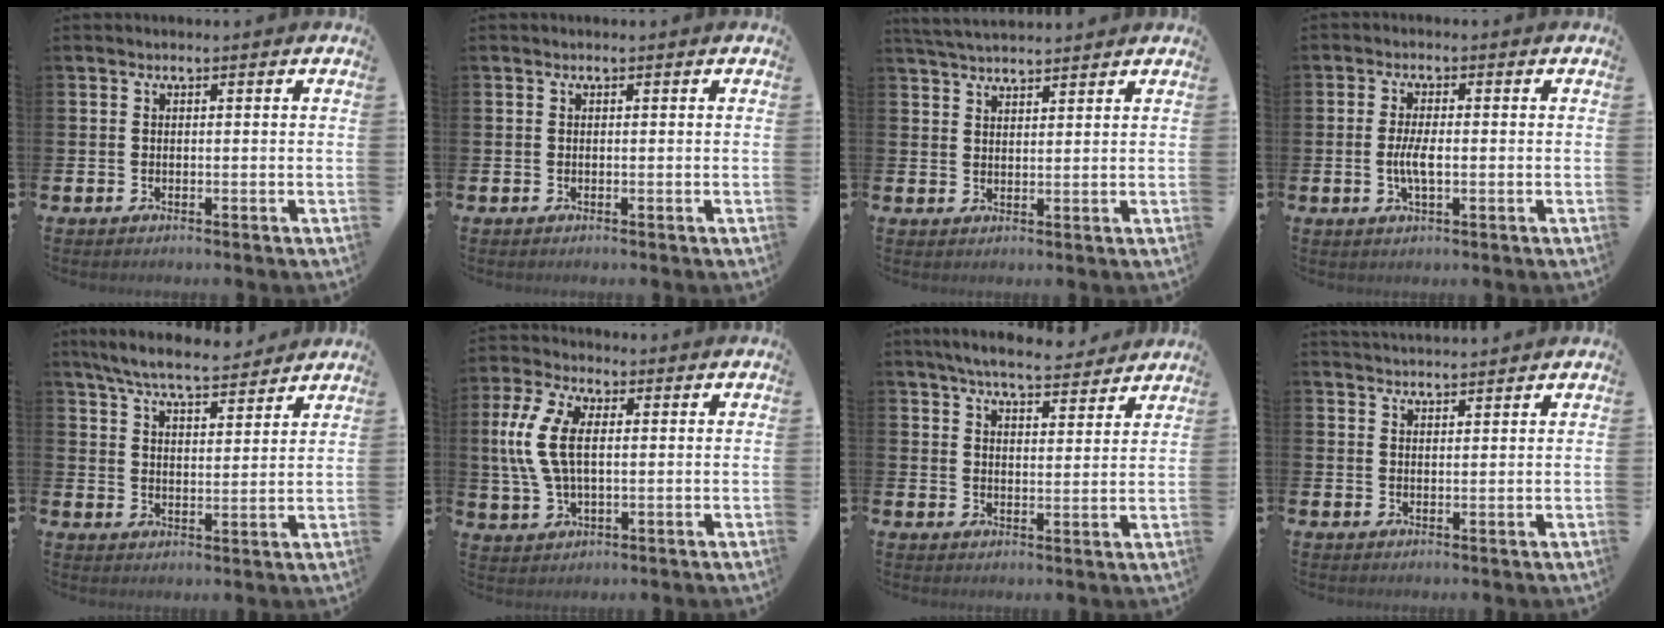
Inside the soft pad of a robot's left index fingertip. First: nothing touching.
{"total": 0.0}
{"total": 3.9, "force": [3.8, 0.5, 0.6], "torque": [-0.022, -0.014, 0.072]}
{"total": 3.7, "force": [-0.5, 1.3, 3.5], "torque": [-0.066, -0.002, -0.013]}
{"total": 7.0, "force": [6.6, 1.0, 2.3], "torque": [-0.063, -0.031, 0.117]}
{"total": 8.4, "force": [2.1, 4.3, 7.0], "torque": [-0.168, 0.012, 0.034]}
{"total": 6.2, "force": [5.9, 0.9, 1.6], "torque": [-0.041, -0.031, 0.104]}
{"total": 2.6, "force": [2.6, 0.1, 0.1], "torque": [0.002, -0.016, 0.046]}